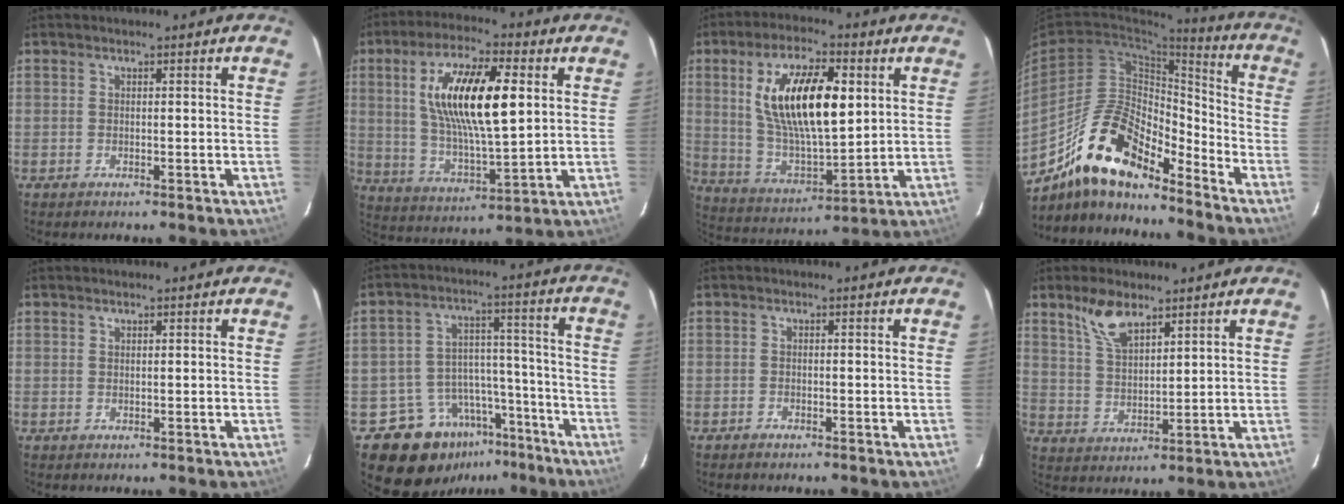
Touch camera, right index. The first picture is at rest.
{"total": 17.7, "force": [4.2, 5.8, 16.2], "torque": [-0.297, 0.010, 0.081]}
{"total": 18.7, "force": [4.9, 7.5, 16.5], "torque": [-0.302, 0.008, 0.101]}
{"total": 17.7, "force": [-13.2, 5.9, 10.3], "torque": [-0.192, 0.004, -0.248]}
{"total": 0.6, "force": [0.4, 0.4, 0.0], "torque": [0.001, 0.002, 0.007]}
{"total": 14.0, "force": [-10.2, 9.1, 2.7], "torque": [-0.053, 0.061, -0.136]}
{"total": 0.7, "force": [-0.6, 0.2, 0.1], "torque": [-0.004, 0.002, -0.014]}
{"total": 7.5, "force": [5.2, 3.1, 4.4], "torque": [-0.082, 0.009, 0.107]}